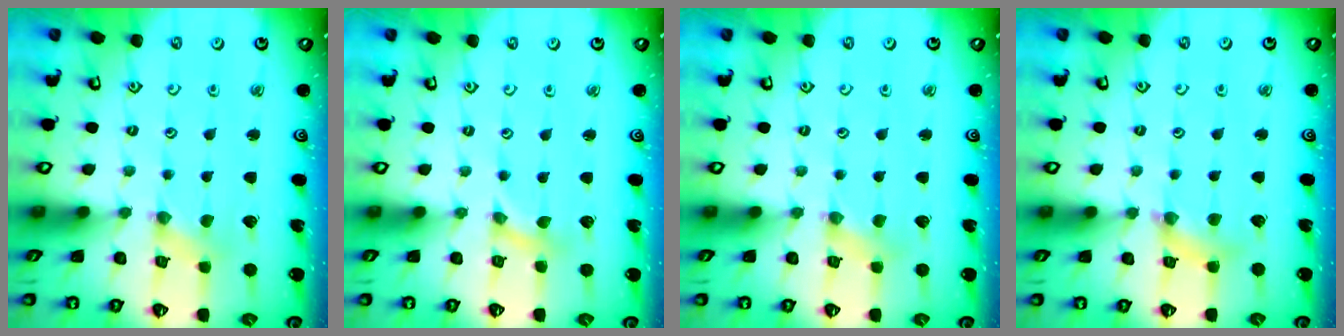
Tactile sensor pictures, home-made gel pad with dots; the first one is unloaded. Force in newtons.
{"total": 0.0}
{"total": 1.7, "press": 1.7, "slide": 0.4}
{"total": 5.2, "press": 5.1, "slide": 0.6}